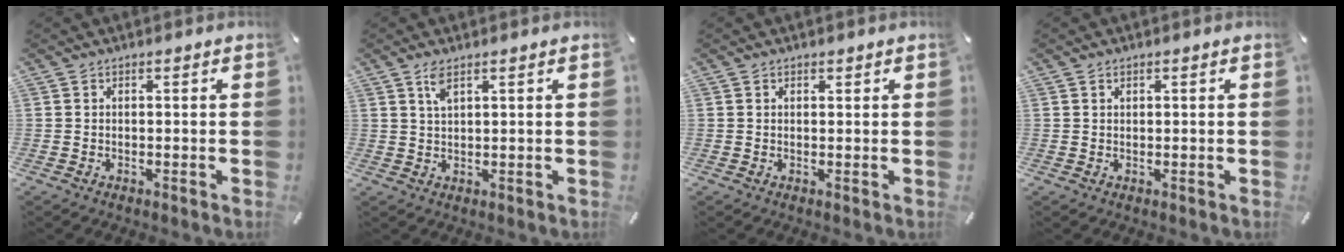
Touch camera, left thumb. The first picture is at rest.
{"total": 3.1, "force": [1.8, 1.0, 2.3], "torque": [-0.051, 0.003, 0.032]}
{"total": 0.9, "force": [0.5, 0.7, 0.2], "torque": [-0.004, 0.001, 0.010]}
{"total": 0.7, "force": [0.4, 0.5, 0.3], "torque": [-0.006, 0.001, 0.007]}